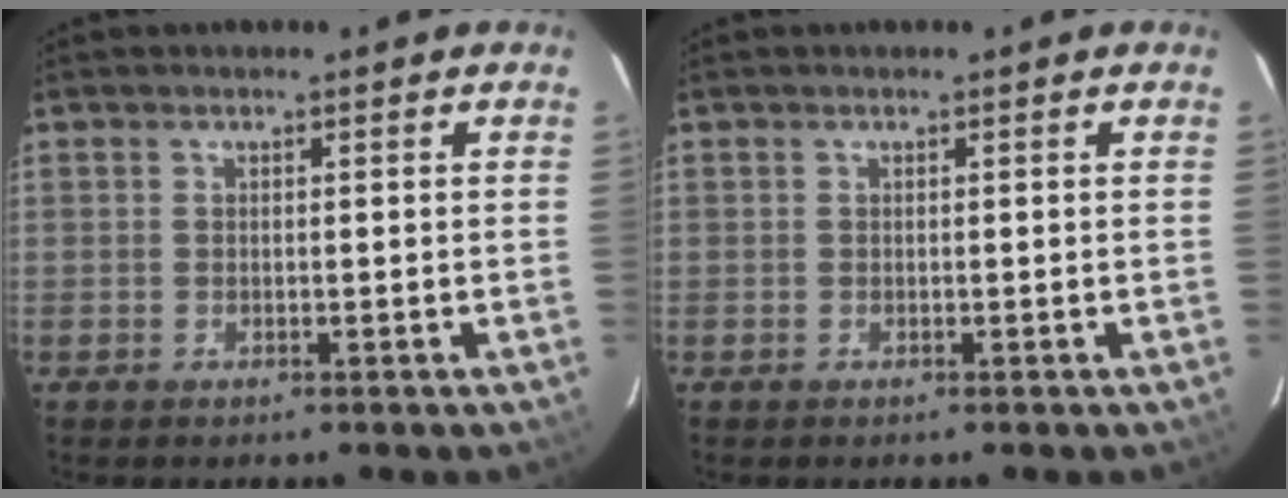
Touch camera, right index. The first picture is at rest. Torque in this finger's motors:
{"motor_torque": [0.01, -0.01, 0.00, 0.00]}